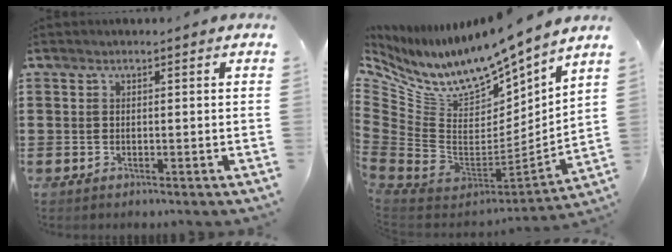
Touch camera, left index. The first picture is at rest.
{"total": 11.1, "force": [9.8, 3.6, 3.7], "torque": [-0.114, -0.090, 0.173]}